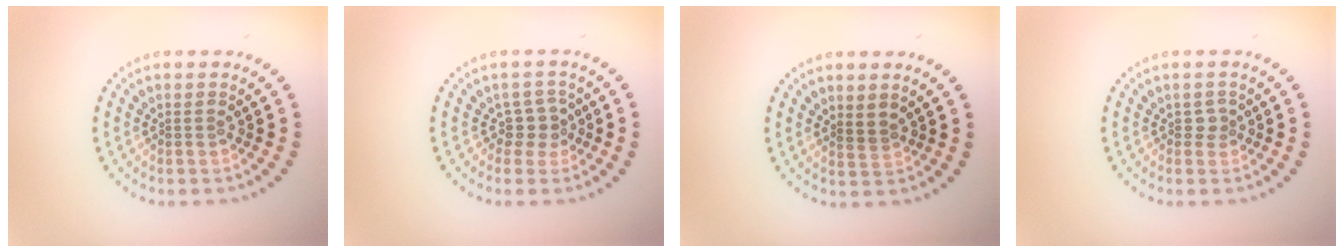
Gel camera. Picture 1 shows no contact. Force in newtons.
{"total": 2.0, "press": 1.5, "slide": 1.3}
{"total": 0.9, "press": 0.6, "slide": 0.6}
{"total": 0.9, "press": 0.7, "slide": 0.7}